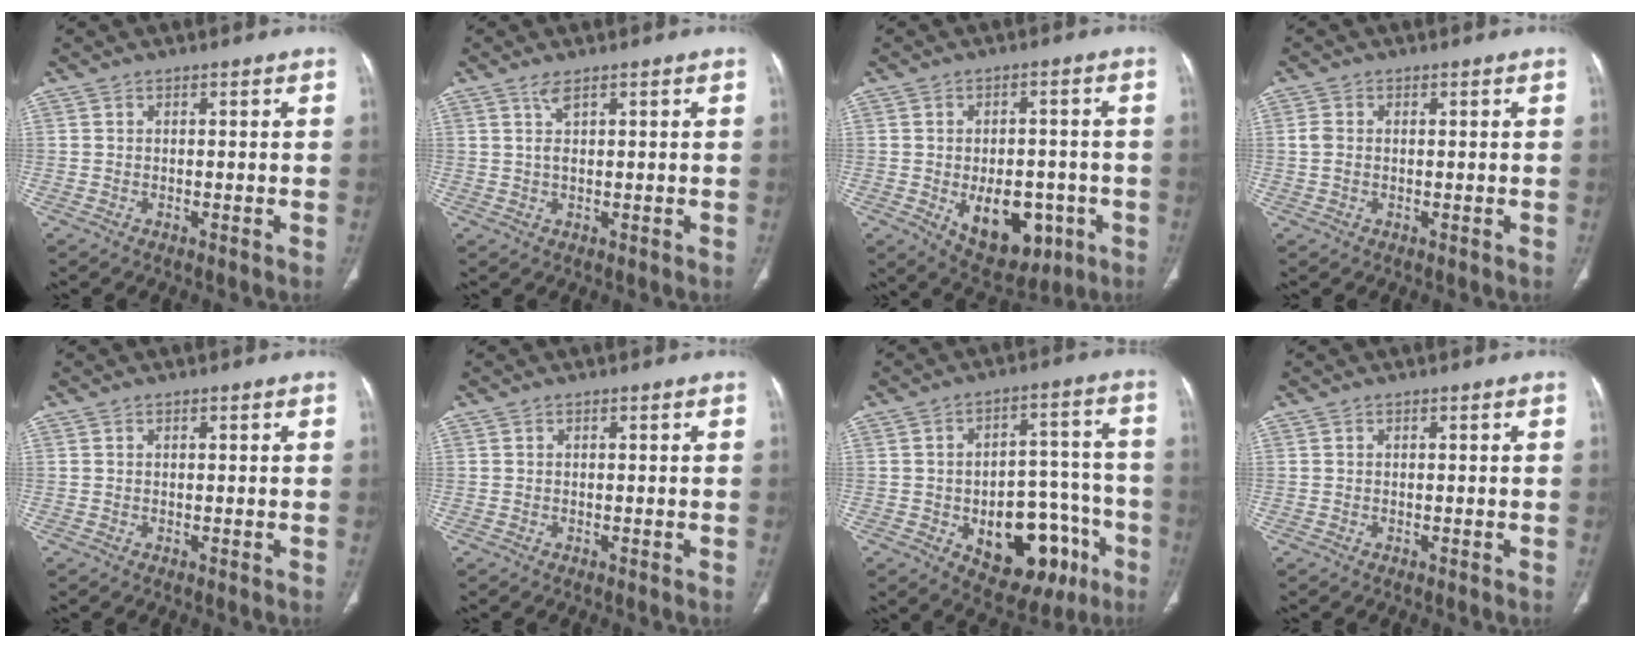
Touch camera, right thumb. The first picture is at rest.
{"total": 2.0, "force": [1.2, 0.4, 1.5], "torque": [-0.032, 0.001, 0.030]}
{"total": 13.4, "force": [-4.2, 8.3, 9.8], "torque": [-0.104, 0.016, -0.039]}
{"total": 2.0, "force": [0.2, 1.5, 1.4], "torque": [-0.036, 0.005, 0.003]}
{"total": 0.0}
{"total": 0.0}
{"total": 18.3, "force": [-6.7, 10.8, 13.1], "torque": [-0.139, 0.052, -0.076]}
{"total": 0.0}